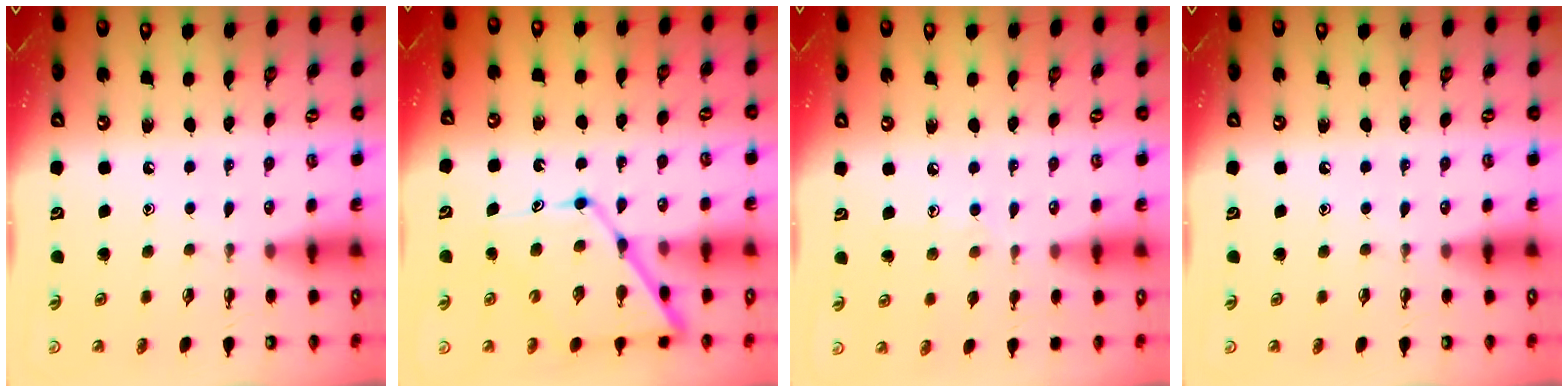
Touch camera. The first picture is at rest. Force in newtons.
{"total": 13.7, "press": 13.7, "slide": 1.3}
{"total": 4.9, "press": 4.9, "slide": 0.5}
{"total": 0.0}